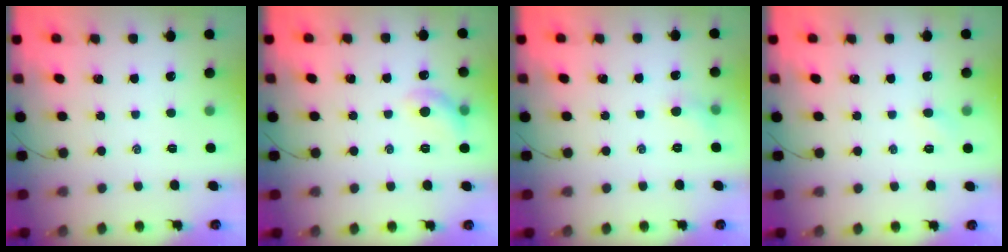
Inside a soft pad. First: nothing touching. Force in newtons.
{"total": 6.8, "press": 6.7, "slide": 1.2}
{"total": 3.4, "press": 3.2, "slide": 1.2}
{"total": 2.2, "press": 2.1, "slide": 0.6}